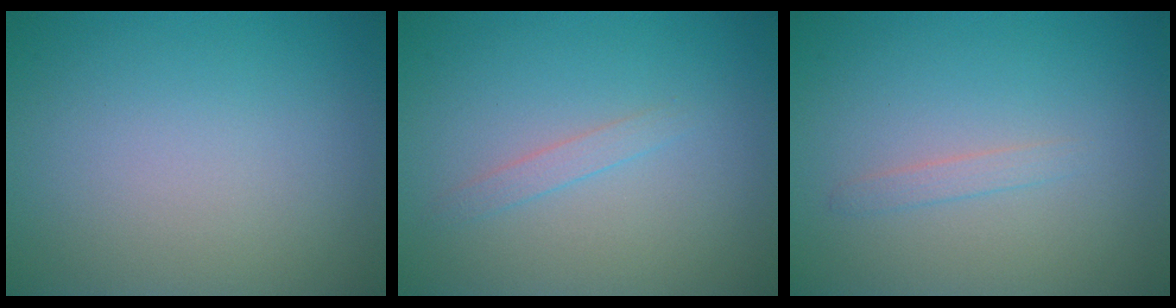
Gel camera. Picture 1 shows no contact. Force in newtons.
{"total": 1.0, "press": 1.0, "slide": 0.0}
{"total": 0.9, "press": 0.9, "slide": 0.1}